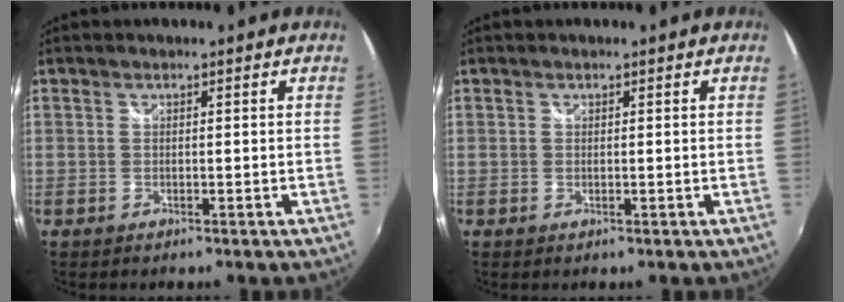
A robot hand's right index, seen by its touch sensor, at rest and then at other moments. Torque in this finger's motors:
{"motor_torque": [-0.07, -0.01, -0.03, -0.01]}